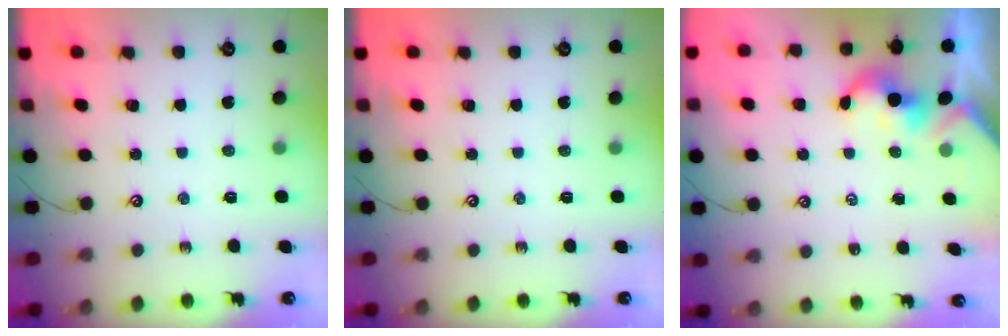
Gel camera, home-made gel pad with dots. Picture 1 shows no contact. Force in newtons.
{"total": 0.0}
{"total": 2.0, "press": 2.0, "slide": 0.2}